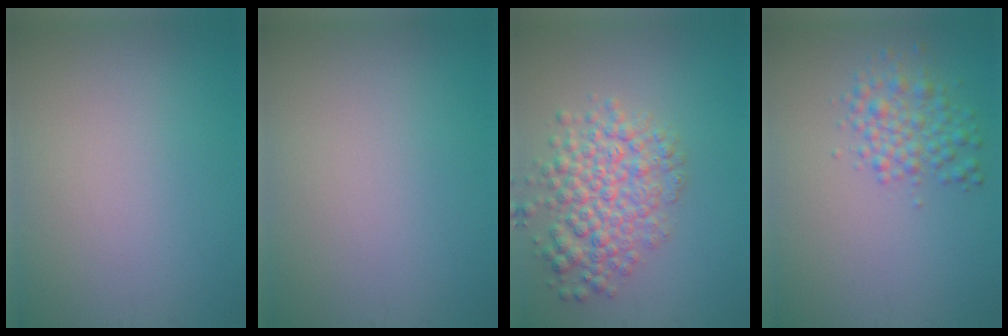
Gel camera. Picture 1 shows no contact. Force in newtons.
{"total": 0.0}
{"total": 5.4, "press": 5.4, "slide": 0.2}
{"total": 2.9, "press": 2.9, "slide": 0.0}